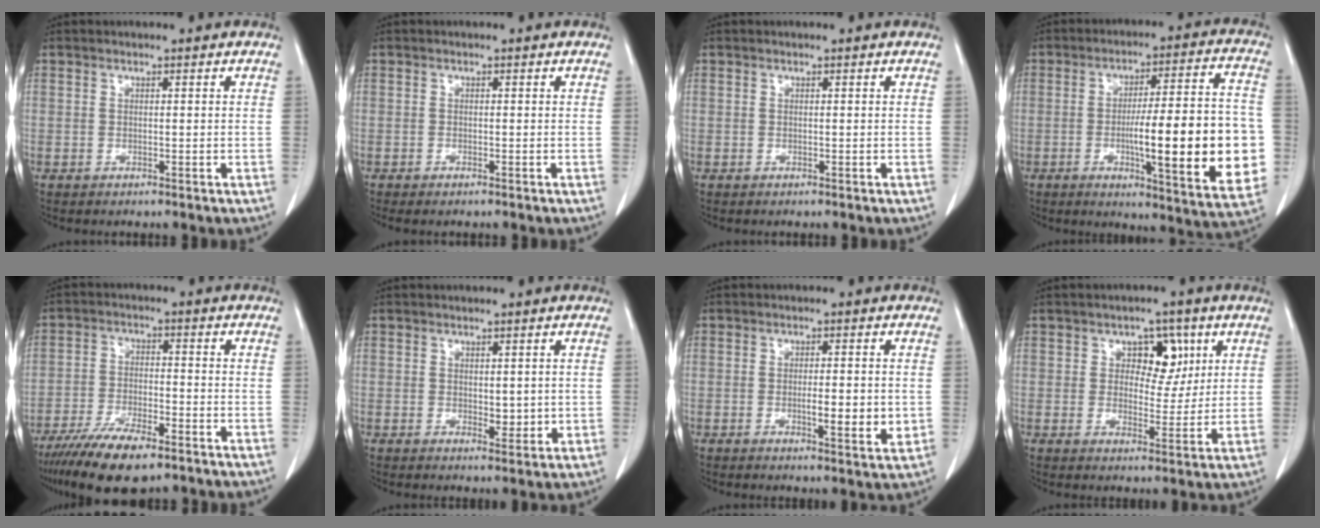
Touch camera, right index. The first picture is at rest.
{"total": 0.9, "force": [-0.7, 0.1, 0.5], "torque": [-0.009, -0.003, -0.006]}
{"total": 0.0}
{"total": 20.1, "force": [-3.3, 2.9, 19.6], "torque": [-0.227, 0.014, -0.036]}
{"total": 11.1, "force": [-7.9, 2.8, 7.2], "torque": [-0.127, -0.021, -0.137]}
{"total": 2.7, "force": [0.2, 1.5, 2.2], "torque": [-0.025, -0.007, 0.010]}
{"total": 5.2, "force": [-0.6, 1.2, 5.1], "torque": [-0.074, -0.006, -0.007]}
{"total": 6.1, "force": [2.4, 3.9, 4.1], "torque": [-0.046, 0.009, 0.036]}